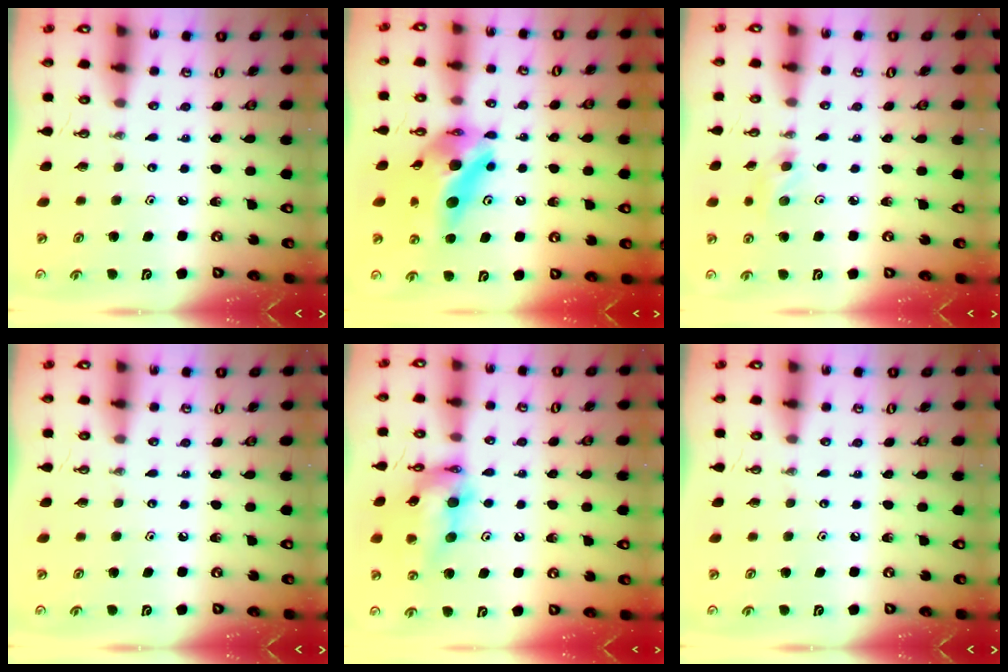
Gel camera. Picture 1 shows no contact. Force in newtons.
{"total": 14.7, "press": 13.0, "slide": 6.8}
{"total": 3.8, "press": 3.8, "slide": 0.7}
{"total": 0.0}
{"total": 15.7, "press": 15.6, "slide": 2.0}
{"total": 0.0}